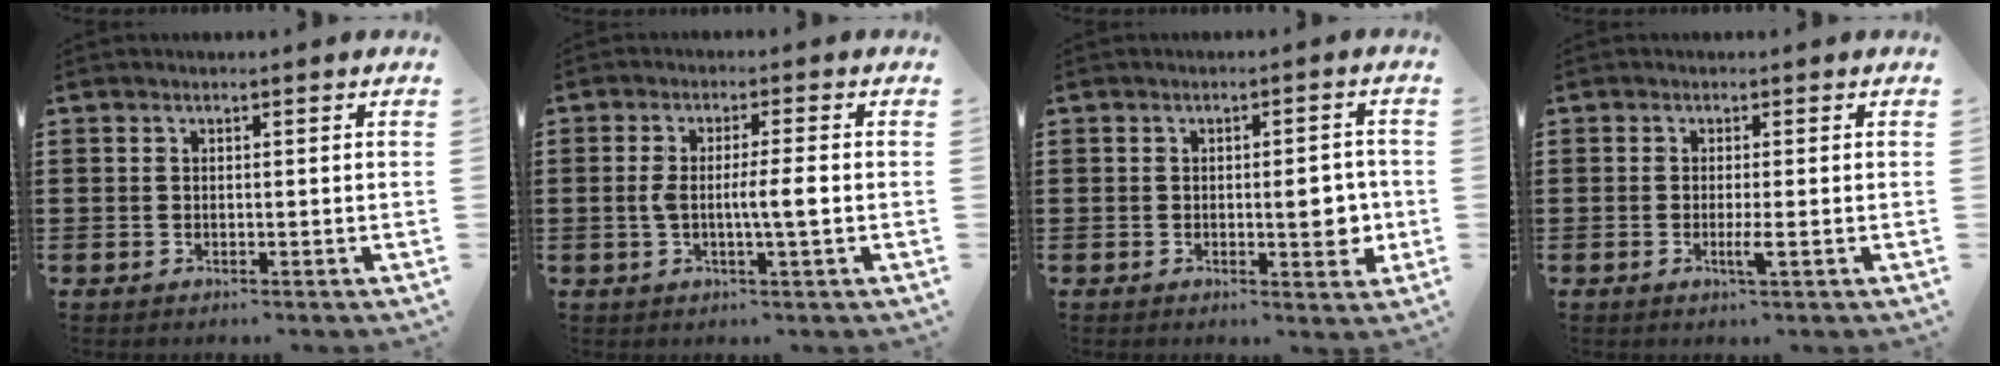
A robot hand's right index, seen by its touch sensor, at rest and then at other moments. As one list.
[{"total": 4.8, "force": [-0.6, 0.3, 4.8], "torque": [-0.101, -0.008, -0.020]}, {"total": 5.0, "force": [-0.4, 1.5, 4.7], "torque": [-0.056, -0.009, -0.010]}, {"total": 2.1, "force": [-0.7, -0.1, 2.0], "torque": [-0.041, -0.010, -0.015]}]